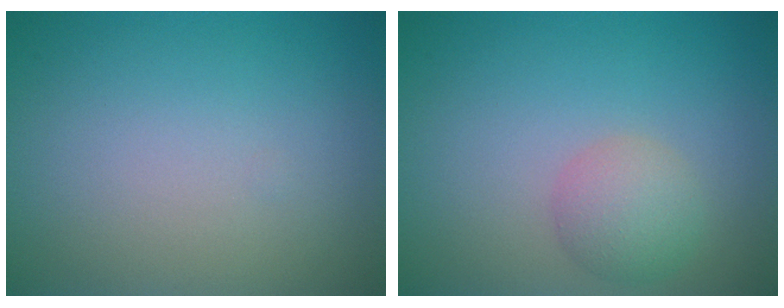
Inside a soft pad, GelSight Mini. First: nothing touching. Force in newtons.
{"total": 2.7, "press": 2.7, "slide": 0.2}